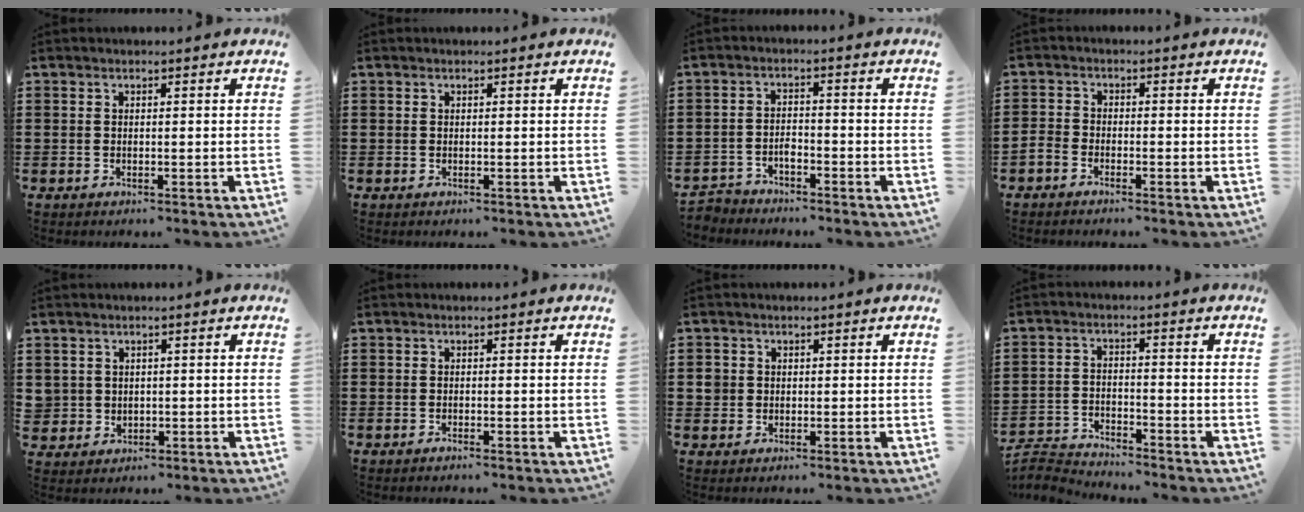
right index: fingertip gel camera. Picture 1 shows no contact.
{"total": 0.0}
{"total": 2.3, "force": [-2.0, 1.0, 0.3], "torque": [-0.013, 0.005, -0.043]}
{"total": 1.7, "force": [-1.6, 0.6, 0.3], "torque": [-0.010, 0.003, -0.032]}
{"total": 2.0, "force": [0.6, 1.9, 0.0], "torque": [-0.010, 0.008, 0.011]}
{"total": 0.6, "force": [-0.5, 0.0, 0.2], "torque": [-0.006, -0.002, -0.009]}
{"total": 1.9, "force": [0.0, 1.8, 0.4], "torque": [-0.014, 0.008, -0.001]}
{"total": 3.6, "force": [-3.6, 0.4, 0.2], "torque": [-0.024, -0.004, -0.081]}